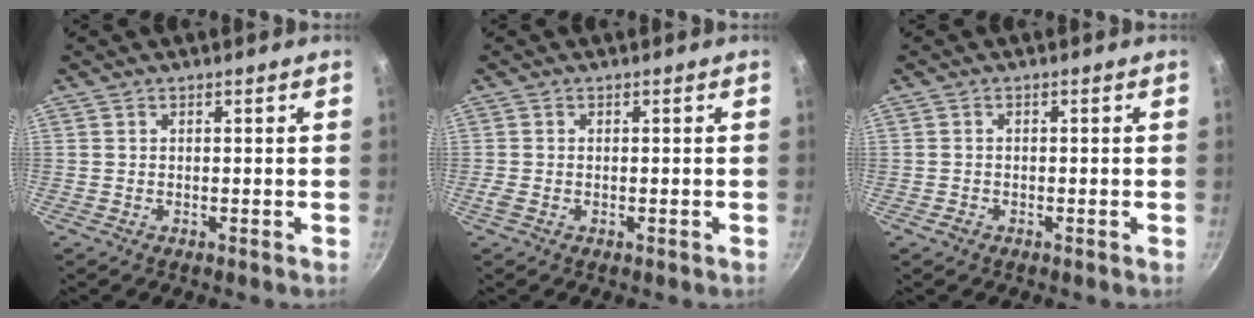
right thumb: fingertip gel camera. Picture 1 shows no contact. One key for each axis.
{"total": 1.5, "fx": -0.4, "fy": 0.8, "fz": 1.2, "tx": -0.030, "ty": 0.001, "tz": -0.010}
{"total": 1.3, "fx": -0.8, "fy": 0.9, "fz": 0.4, "tx": -0.006, "ty": 0.007, "tz": -0.014}